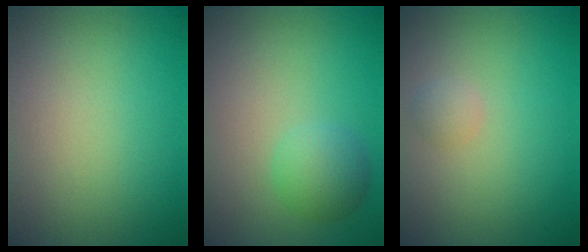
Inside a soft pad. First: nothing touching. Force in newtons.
{"total": 2.7, "press": 2.7, "slide": 0.1}
{"total": 1.0, "press": 1.0, "slide": 0.1}